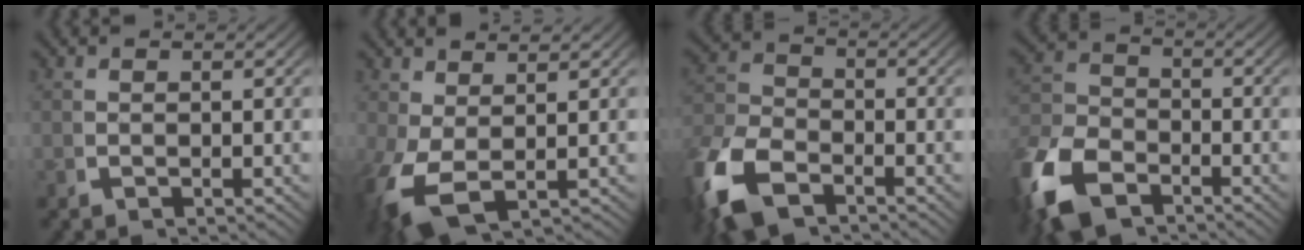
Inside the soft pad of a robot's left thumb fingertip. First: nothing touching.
{"total": 5.0, "force": [-0.4, 2.6, 4.3], "torque": [-0.099, -0.021, 0.013]}
{"total": 7.2, "force": [-3.8, 4.5, 4.2], "torque": [-0.099, -0.022, -0.058]}
{"total": 8.2, "force": [-4.6, 5.2, 4.5], "torque": [-0.101, -0.029, -0.068]}